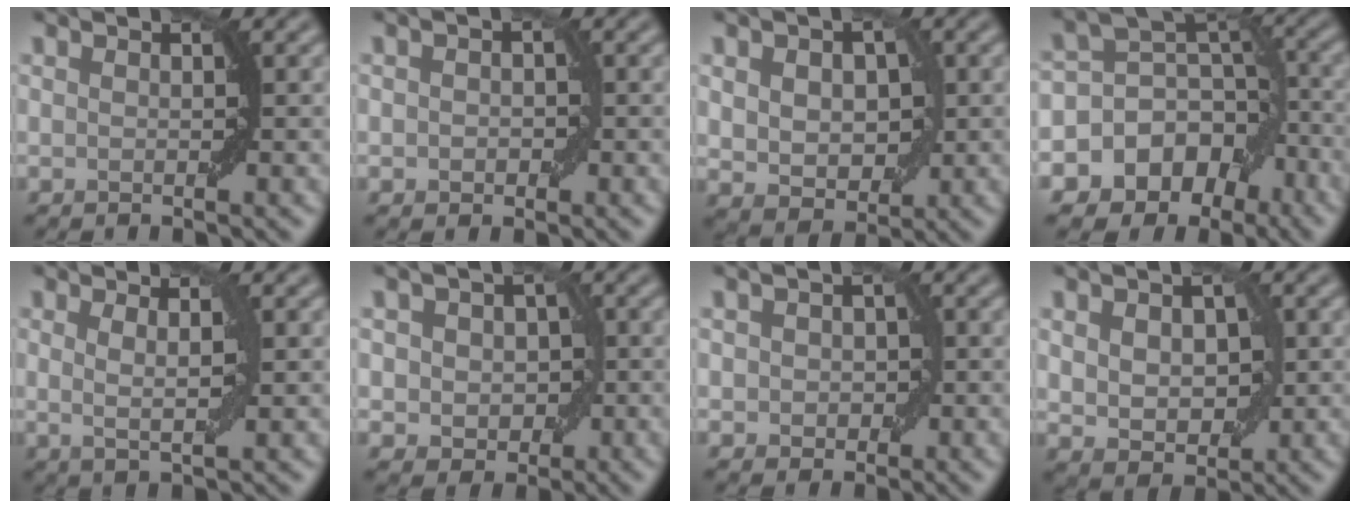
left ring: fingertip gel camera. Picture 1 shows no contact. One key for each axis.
{"total": 1.5, "fx": -0.2, "fy": 1.2, "fz": 0.8, "tx": -0.005, "ty": 0.000, "tz": -0.003}
{"total": 5.1, "fx": 0.5, "fy": 3.5, "fz": 3.7, "tx": -0.048, "ty": 0.000, "tz": 0.013}
{"total": 10.6, "fx": -6.0, "fy": 8.0, "fz": 3.2, "tx": -0.054, "ty": -0.002, "tz": -0.100}
{"total": 2.1, "fx": 0.6, "fy": 0.4, "fz": 1.9, "tx": -0.032, "ty": -0.004, "tz": 0.011}
{"total": 4.3, "fx": 0.1, "fy": 3.5, "fz": 2.6, "tx": -0.019, "ty": 0.010, "tz": -0.011}
{"total": 2.2, "fx": -0.1, "fy": 1.8, "fz": 1.2, "tx": -0.009, "ty": -0.002, "tz": -0.004}
{"total": 4.4, "fx": 0.4, "fy": 3.0, "fz": 3.3, "tx": -0.053, "ty": -0.002, "tz": 0.013}